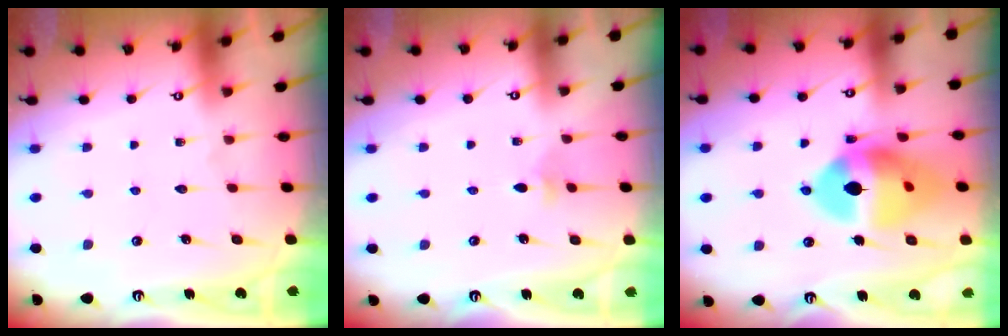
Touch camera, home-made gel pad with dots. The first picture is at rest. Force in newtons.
{"total": 2.9, "press": 2.8, "slide": 0.8}
{"total": 16.0, "press": 14.8, "slide": 6.1}